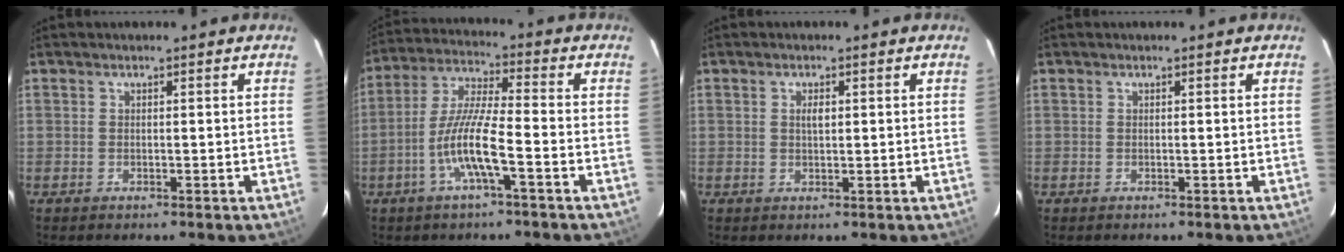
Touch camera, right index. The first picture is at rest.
{"total": 9.9, "force": [-3.9, 0.7, 9.1], "torque": [-0.194, 0.002, -0.077]}
{"total": 1.6, "force": [0.4, 0.7, 1.3], "torque": [-0.024, 0.002, 0.007]}
{"total": 0.0}